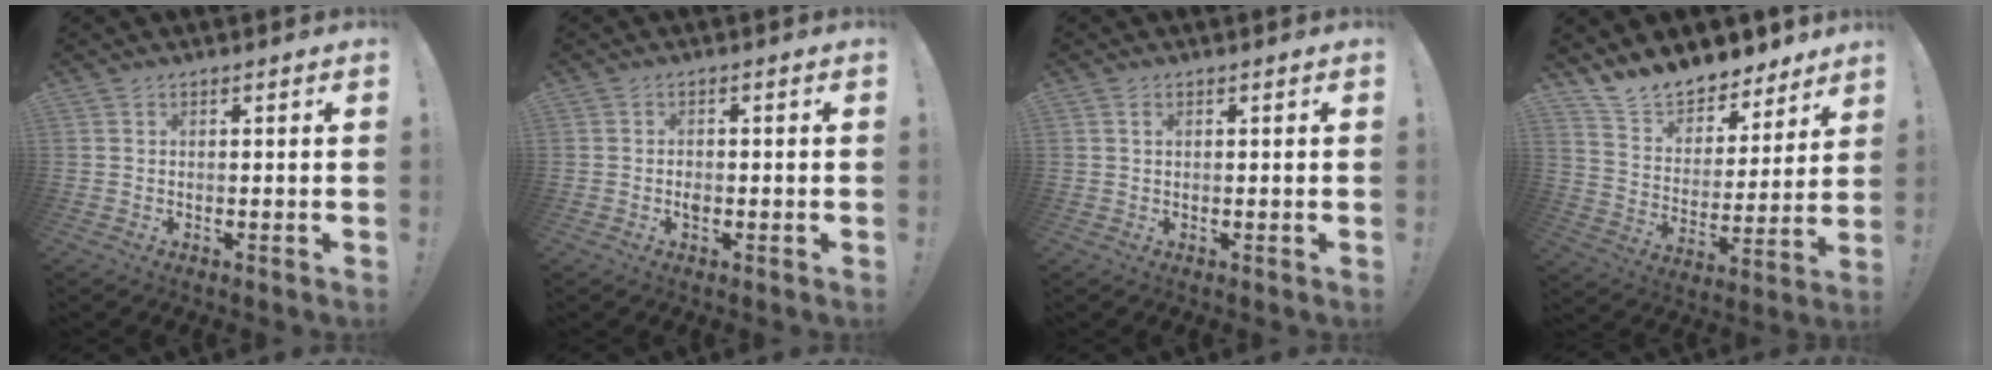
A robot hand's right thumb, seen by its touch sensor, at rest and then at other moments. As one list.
[{"total": 1.5, "force": [-0.6, 1.1, 0.8], "torque": [-0.007, 0.001, -0.012]}, {"total": 1.1, "force": [0.6, 0.6, 0.7], "torque": [-0.008, -0.001, 0.010]}, {"total": 12.2, "force": [11.4, 4.0, 1.5], "torque": [-0.044, -0.104, 0.208]}]